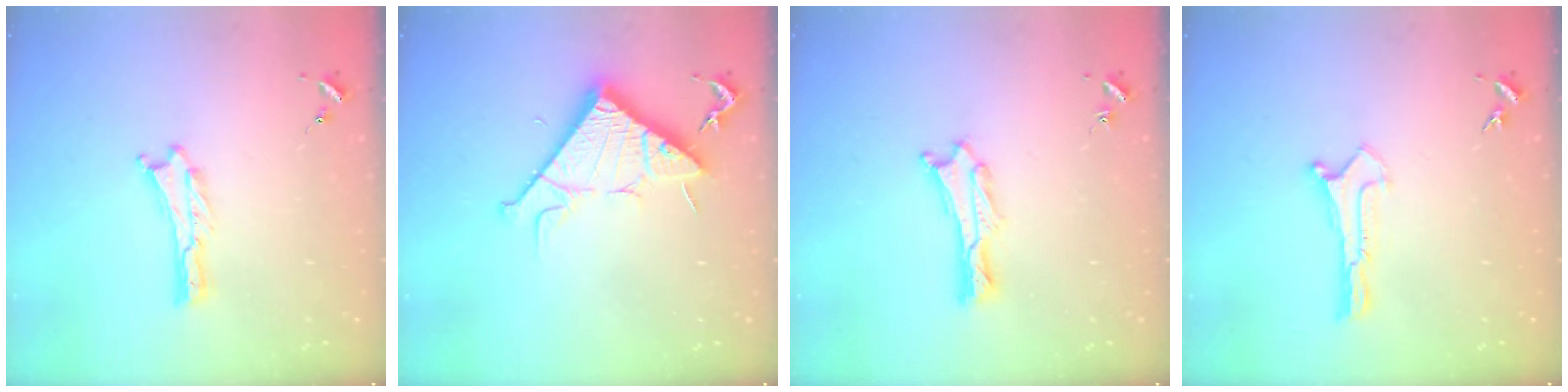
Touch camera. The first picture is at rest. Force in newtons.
{"total": 10.2, "press": 10.2, "slide": 0.3}
{"total": 0.8, "press": 0.7, "slide": 0.2}
{"total": 0.0}